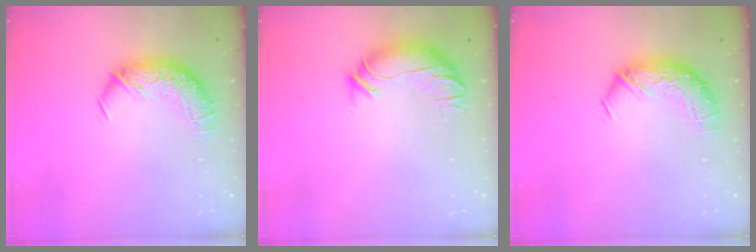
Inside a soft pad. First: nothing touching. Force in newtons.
{"total": 3.8, "press": 3.4, "slide": 1.7}
{"total": 0.0}